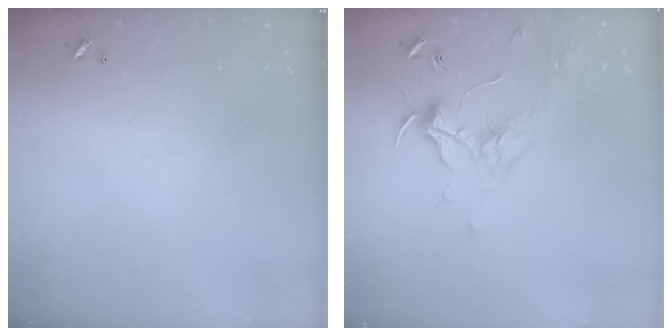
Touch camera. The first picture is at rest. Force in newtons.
{"total": 1.9, "press": 1.7, "slide": 0.8}